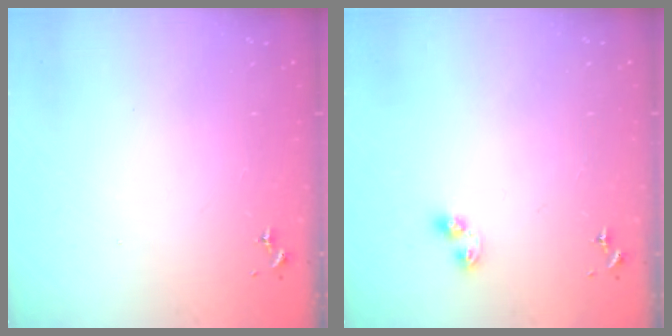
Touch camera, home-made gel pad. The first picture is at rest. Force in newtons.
{"total": 4.4, "press": 4.3, "slide": 0.4}